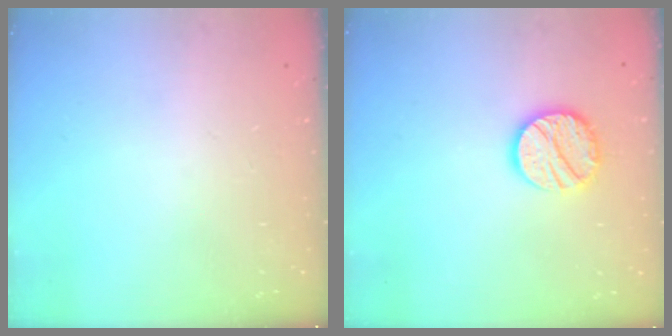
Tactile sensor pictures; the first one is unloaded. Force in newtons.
{"total": 13.1, "press": 13.1, "slide": 1.2}